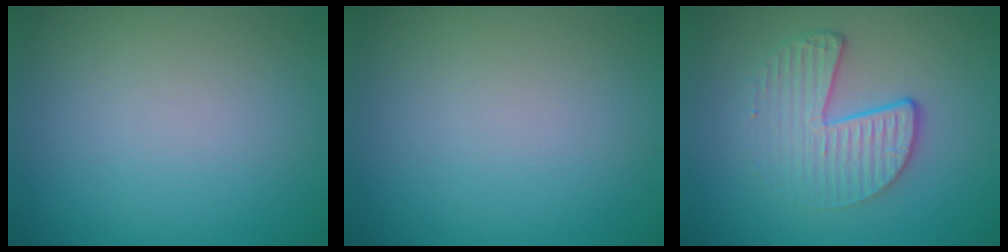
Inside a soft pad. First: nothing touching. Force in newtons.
{"total": 0.0}
{"total": 4.7, "press": 3.0, "slide": 3.6}